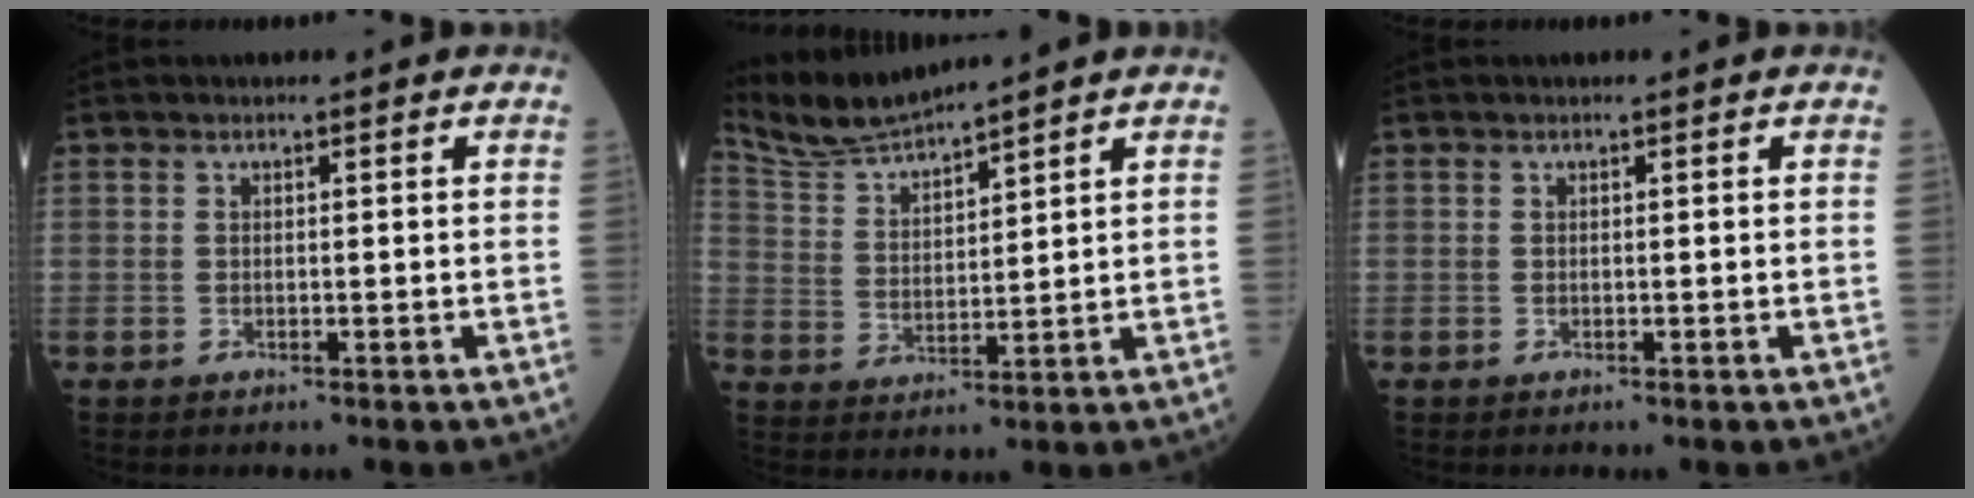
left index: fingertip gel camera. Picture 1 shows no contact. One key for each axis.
{"total": 6.9, "fx": 6.7, "fy": -1.2, "fz": 0.6, "tx": -0.037, "ty": 0.005, "tz": 0.151}
{"total": 0.0}